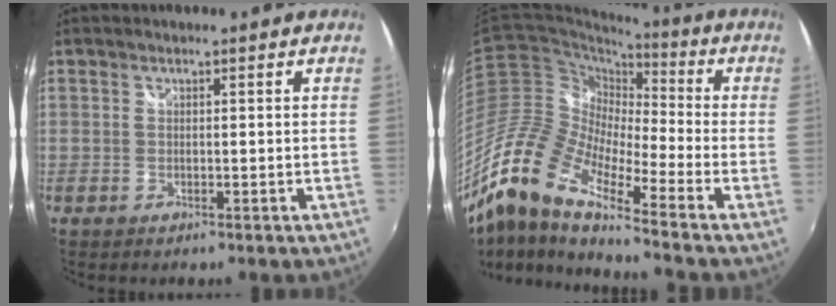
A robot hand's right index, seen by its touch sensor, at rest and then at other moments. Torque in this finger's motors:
{"motor_torque": [0.66, -0.56, 0.41, 0.04]}